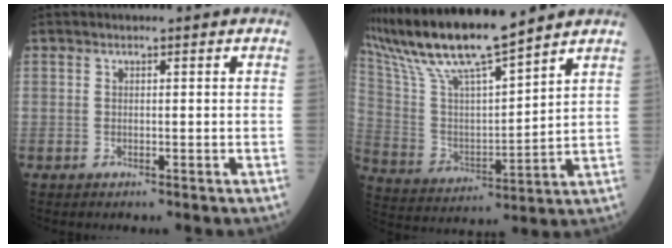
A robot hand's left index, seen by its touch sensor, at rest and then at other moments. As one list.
[{"total": 15.7, "force": [13.7, 0.3, 7.7], "torque": [-0.162, 0.010, 0.265]}]